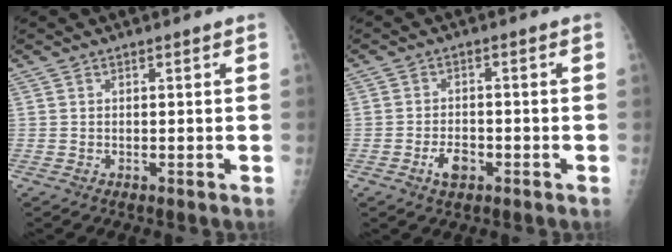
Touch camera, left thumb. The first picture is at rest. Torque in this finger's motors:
{"motor_torque": [-0.63, 0.64, 0.29, 0.18, 0.02]}